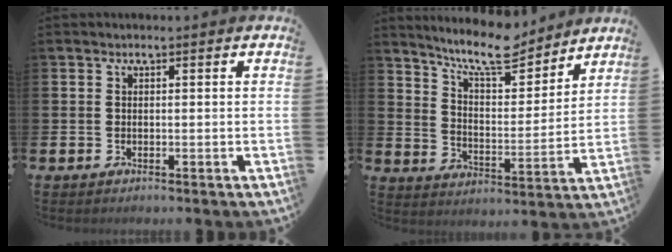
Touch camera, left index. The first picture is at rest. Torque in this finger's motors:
{"motor_torque": [1.06, -1.07, 0.87, 0.21]}